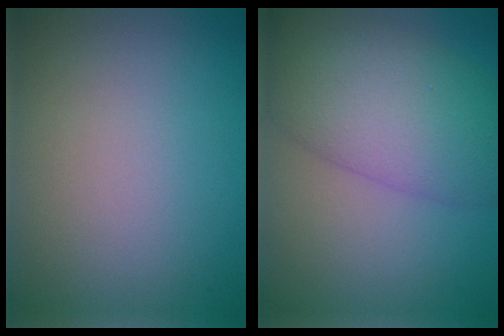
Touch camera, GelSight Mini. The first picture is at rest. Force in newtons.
{"total": 8.1, "press": 8.1, "slide": 0.2}